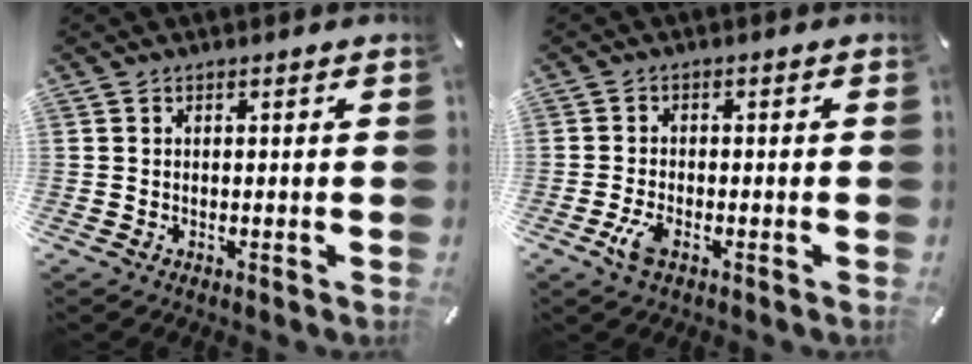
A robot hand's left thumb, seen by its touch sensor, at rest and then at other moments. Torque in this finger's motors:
{"motor_torque": [0.04, 0.06, 0.07, -0.07, 0.00]}